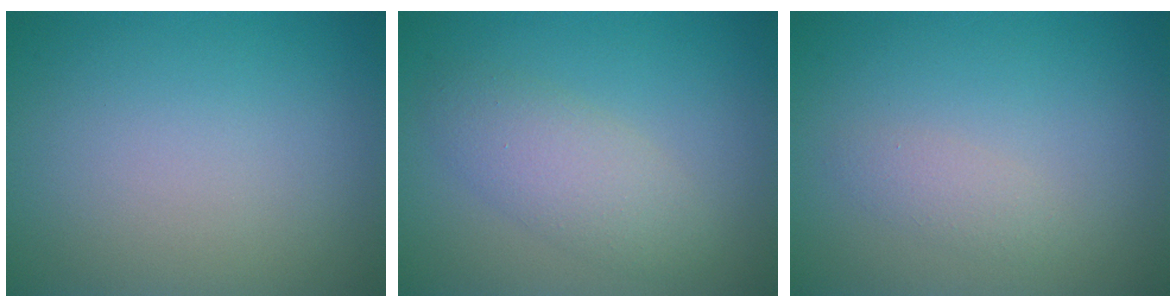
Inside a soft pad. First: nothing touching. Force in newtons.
{"total": 3.3, "press": 3.3, "slide": 0.2}
{"total": 1.4, "press": 1.4, "slide": 0.1}